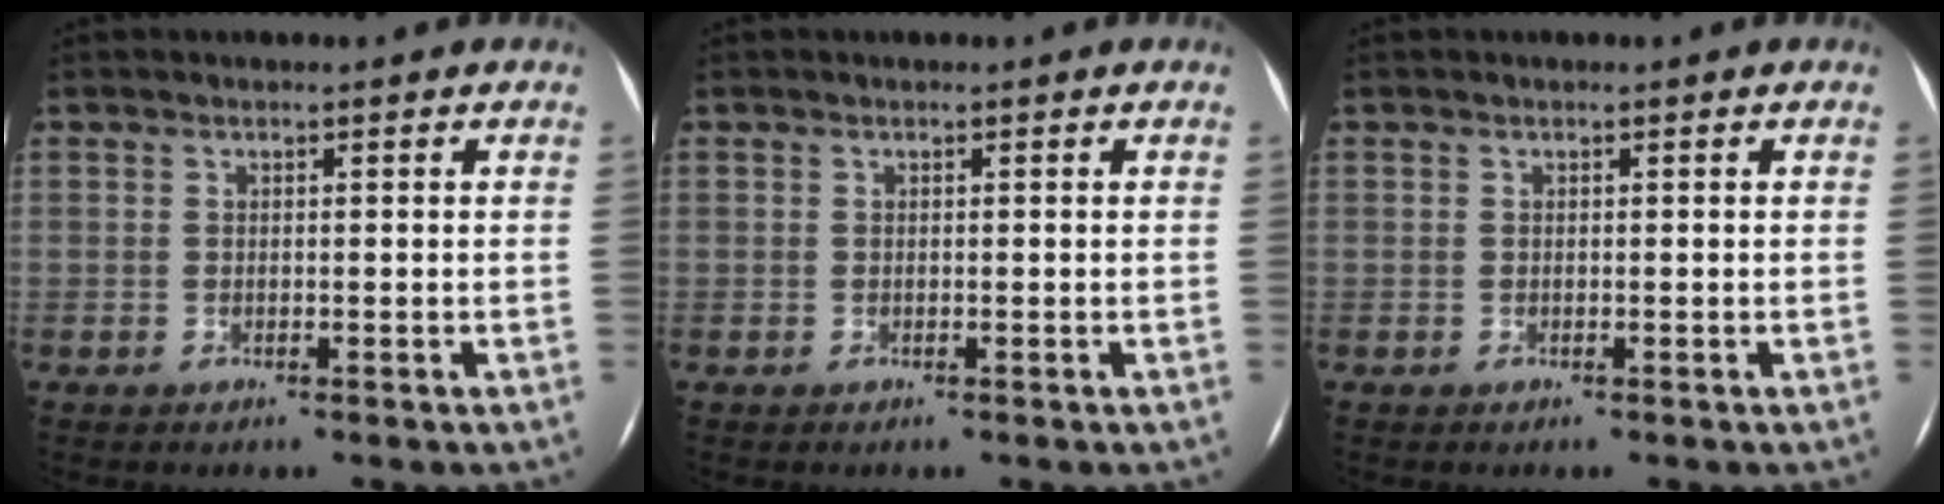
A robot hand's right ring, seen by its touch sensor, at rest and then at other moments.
{"total": 0.0}
{"total": 0.0}